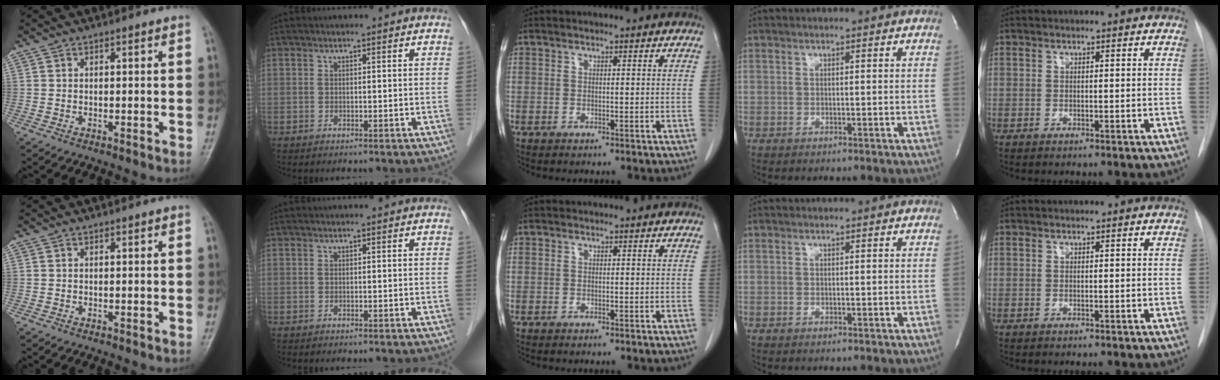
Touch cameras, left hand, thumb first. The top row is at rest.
{}